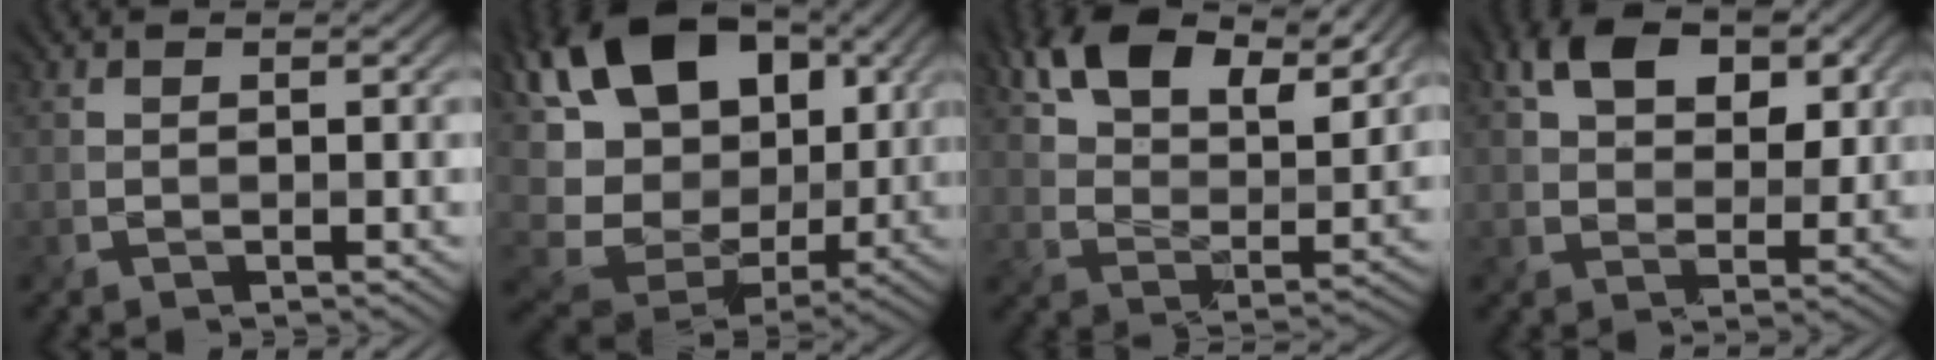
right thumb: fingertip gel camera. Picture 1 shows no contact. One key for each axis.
{"total": 18.5, "fx": 3.1, "fy": 13.3, "fz": 12.5, "tx": -0.262, "ty": -0.006, "tz": 0.069}
{"total": 11.9, "fx": 7.6, "fy": 5.9, "fz": 7.1, "tx": -0.147, "ty": 0.008, "tz": 0.138}
{"total": 7.7, "fx": 3.1, "fy": 5.0, "fz": 5.0, "tx": -0.096, "ty": 0.003, "tz": 0.048}